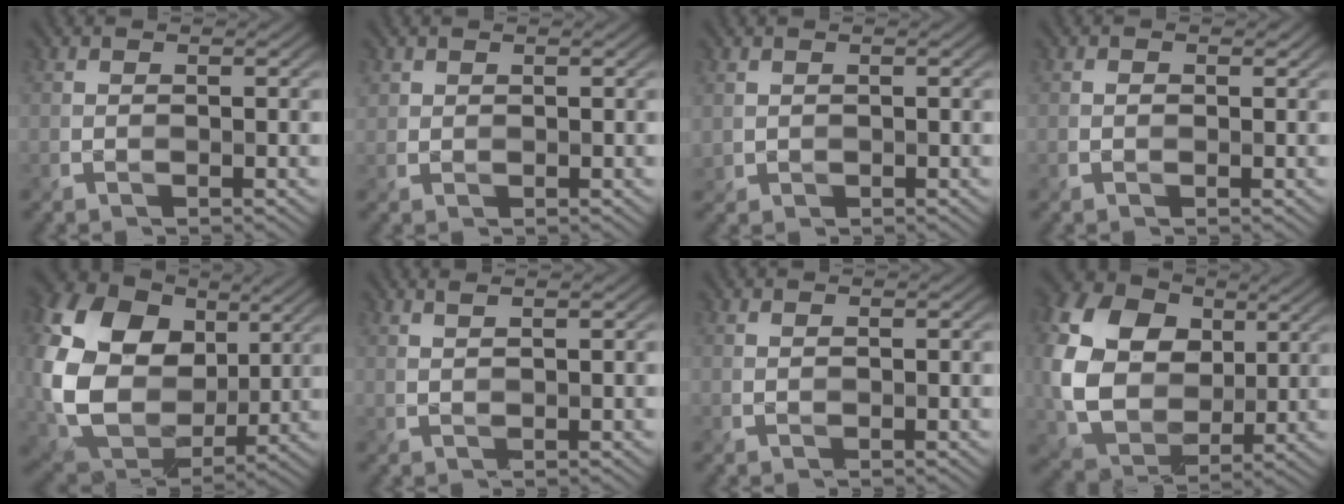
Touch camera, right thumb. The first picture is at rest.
{"total": 1.0, "force": [0.7, 0.6, 0.0], "torque": [-0.001, 0.000, 0.017]}
{"total": 1.1, "force": [0.4, 0.9, 0.4], "torque": [-0.011, -0.002, 0.011]}
{"total": 0.7, "force": [0.1, 0.7, 0.2], "torque": [-0.002, -0.002, -0.001]}
{"total": 20.2, "force": [4.6, 15.6, 12.0], "torque": [-0.325, 0.007, 0.123]}
{"total": 1.5, "force": [1.0, 0.0, 1.1], "torque": [-0.011, 0.000, 0.017]}
{"total": 0.0}
{"total": 14.6, "force": [3.0, 11.1, 9.0], "torque": [-0.228, 0.008, 0.059]}